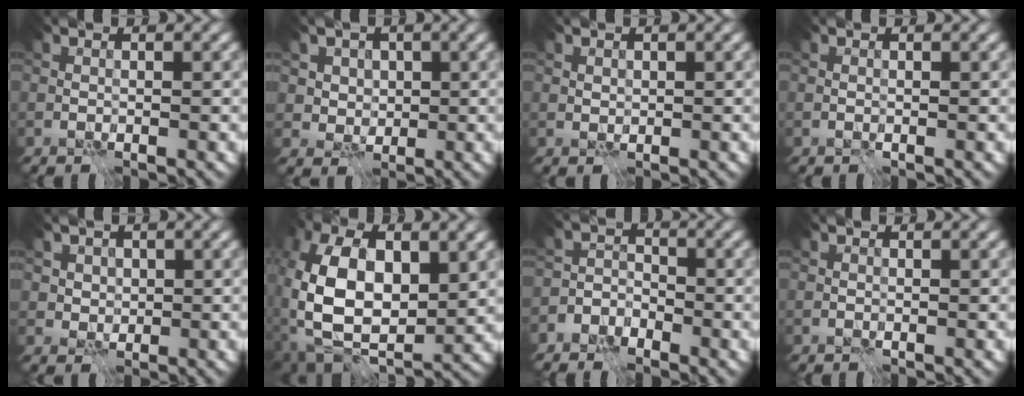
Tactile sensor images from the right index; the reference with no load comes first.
{"total": 3.6, "force": [1.5, 3.0, 1.4], "torque": [-0.022, -0.001, 0.025]}
{"total": 0.6, "force": [0.4, 0.4, 0.2], "torque": [-0.004, -0.001, 0.008]}
{"total": 0.0}
{"total": 2.8, "force": [1.2, 2.2, 1.1], "torque": [-0.016, 0.005, 0.019]}
{"total": 12.4, "force": [0.0, 7.1, 10.2], "torque": [-0.204, -0.005, 0.000]}
{"total": 3.9, "force": [-3.1, 2.2, 0.9], "torque": [0.010, 0.003, -0.060]}
{"total": 0.0}